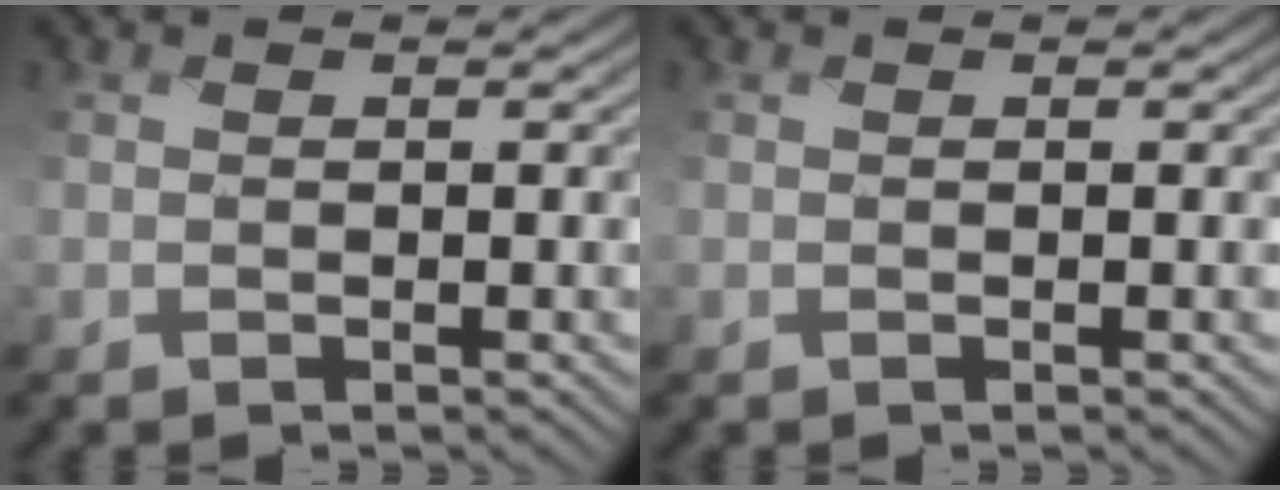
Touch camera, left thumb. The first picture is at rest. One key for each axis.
{"total": 0.0}